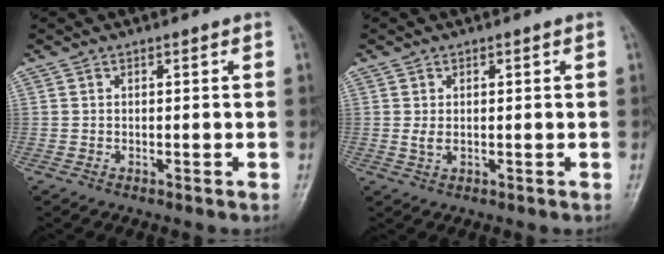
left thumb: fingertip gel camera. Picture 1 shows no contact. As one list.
[{"total": 1.9, "force": [0.1, 1.1, 1.6], "torque": [-0.034, 0.003, 0.005]}]